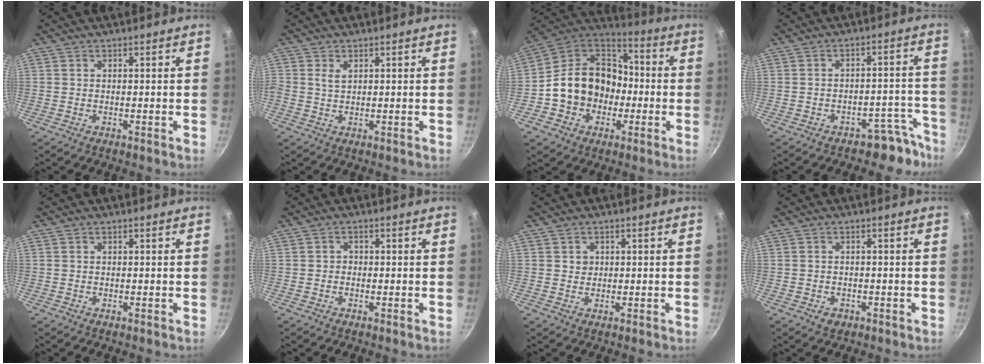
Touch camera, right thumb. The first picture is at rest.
{"total": 1.9, "force": [0.7, 1.3, 1.3], "torque": [-0.023, -0.001, 0.013]}
{"total": 17.8, "force": [-2.6, 14.8, 9.5], "torque": [-0.136, 0.056, -0.049]}
{"total": 6.9, "force": [-5.7, 3.7, 1.4], "torque": [0.053, 0.078, -0.066]}
{"total": 0.0}
{"total": 1.1, "force": [-0.3, 1.0, 0.4], "torque": [-0.002, 0.003, -0.008]}
{"total": 1.7, "force": [0.4, 1.5, 0.4], "torque": [0.001, 0.002, 0.005]}
{"total": 2.2, "force": [-1.1, 1.7, 1.0], "torque": [-0.016, 0.008, -0.011]}